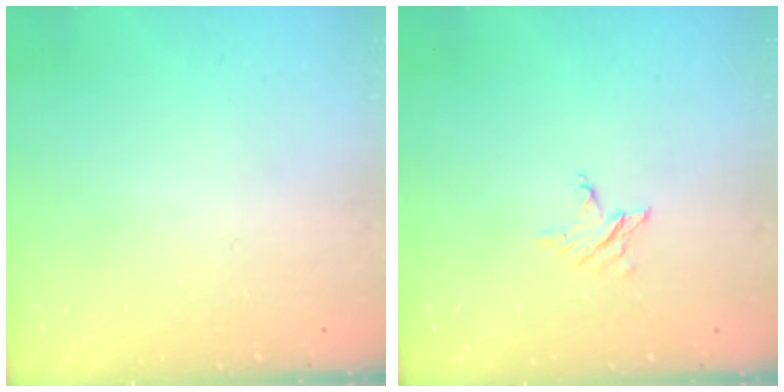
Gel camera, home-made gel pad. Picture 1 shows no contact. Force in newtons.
{"total": 2.8, "press": 2.8, "slide": 0.1}